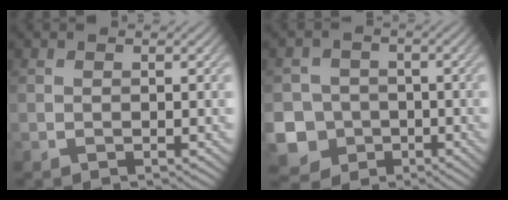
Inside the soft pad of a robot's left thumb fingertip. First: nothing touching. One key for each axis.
{"total": 10.7, "fx": -3.9, "fy": 9.6, "fz": 2.6, "tx": -0.093, "ty": -0.043, "tz": -0.090}